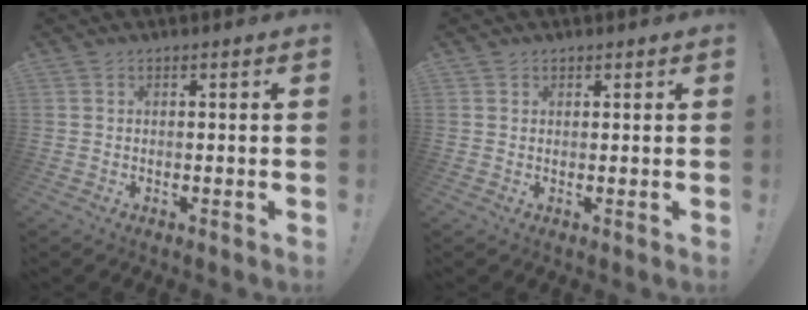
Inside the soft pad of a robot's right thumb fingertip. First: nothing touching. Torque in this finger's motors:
{"motor_torque": [-0.01, -0.13, -0.23, 0.15, 0.03]}